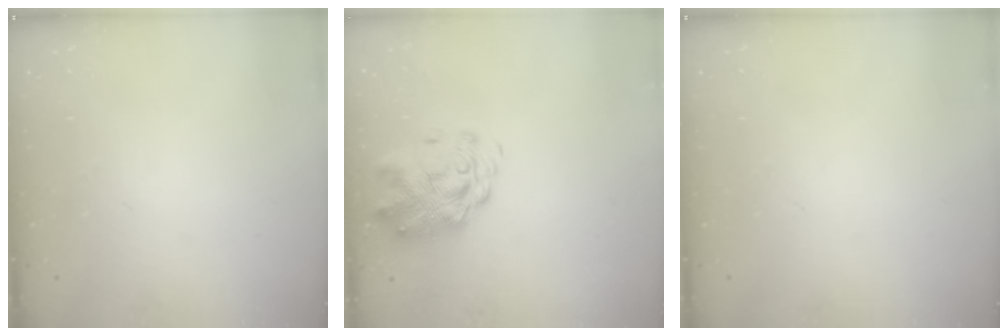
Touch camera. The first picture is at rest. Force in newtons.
{"total": 3.6, "press": 3.5, "slide": 1.1}
{"total": 0.0}